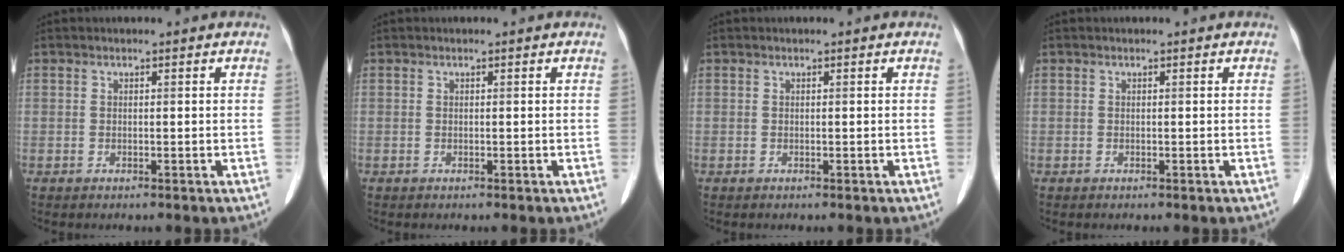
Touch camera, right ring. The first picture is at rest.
{"total": 0.0}
{"total": 0.0}
{"total": 0.0}